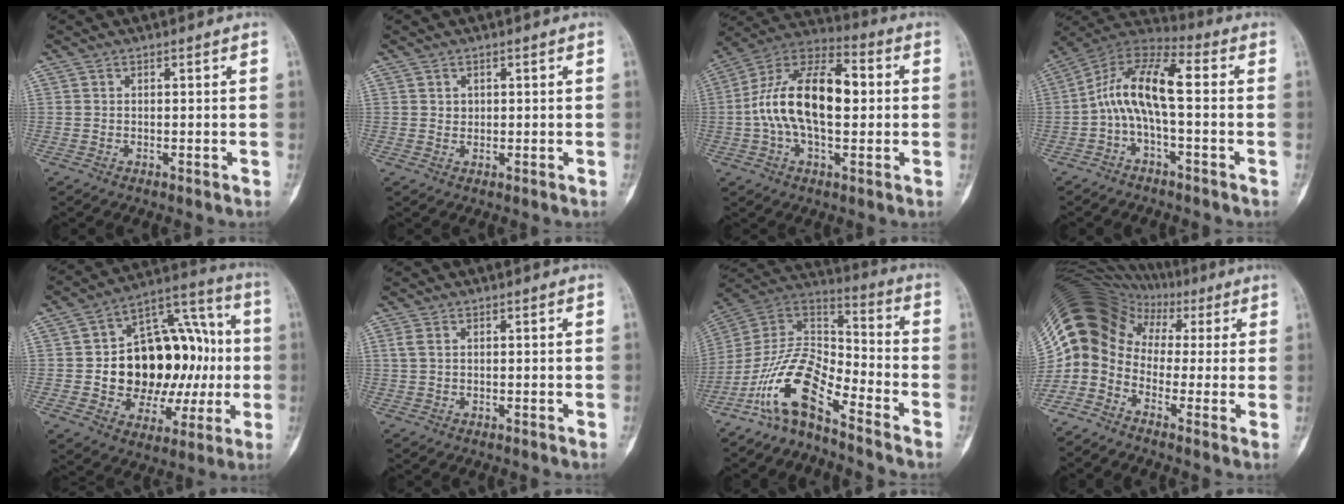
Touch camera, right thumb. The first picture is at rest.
{"total": 1.2, "force": [0.4, 1.0, 0.4], "torque": [0.002, -0.001, 0.007]}
{"total": 18.9, "force": [0.6, 9.9, 16.1], "torque": [-0.281, 0.036, 0.004]}
{"total": 11.6, "force": [-1.2, 4.2, 10.8], "torque": [-0.206, 0.056, -0.035]}
{"total": 24.6, "force": [-0.5, 16.7, 18.1], "torque": [-0.217, 0.038, 0.006]}
{"total": 1.9, "force": [0.7, 1.1, 1.3], "torque": [-0.038, 0.008, 0.020]}
{"total": 13.7, "force": [-9.3, 4.7, 8.9], "torque": [-0.164, 0.092, -0.185]}
{"total": 12.4, "force": [-1.3, 10.4, 6.6], "torque": [-0.110, 0.069, -0.037]}